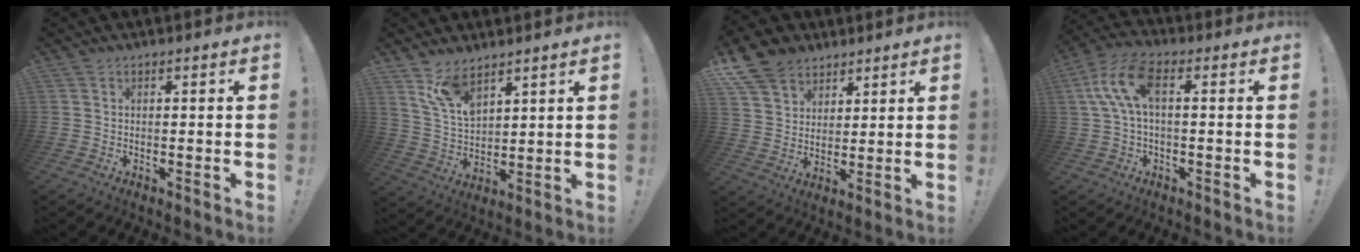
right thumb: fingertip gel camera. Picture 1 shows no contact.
{"total": 10.0, "force": [7.6, 4.4, 4.8], "torque": [-0.106, -0.038, 0.150]}
{"total": 11.2, "force": [7.7, 7.6, 3.1], "torque": [-0.052, -0.049, 0.154]}
{"total": 11.5, "force": [1.9, 5.4, 10.0], "torque": [-0.209, 0.009, 0.037]}